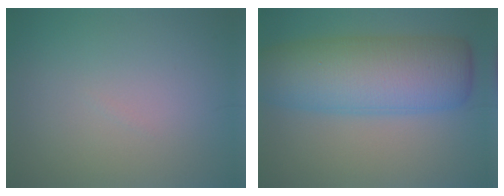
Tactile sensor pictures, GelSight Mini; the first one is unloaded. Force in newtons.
{"total": 10.1, "press": 10.1, "slide": 0.2}